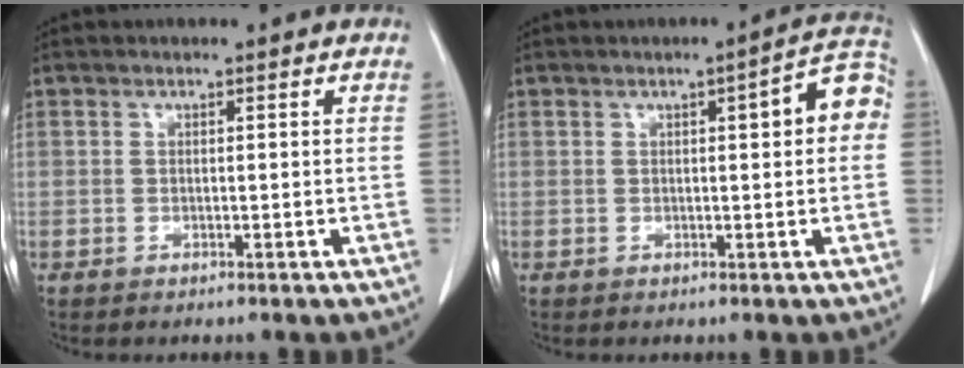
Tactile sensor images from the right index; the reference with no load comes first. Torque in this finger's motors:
{"motor_torque": [0.51, 0.03, 0.10, 0.02]}